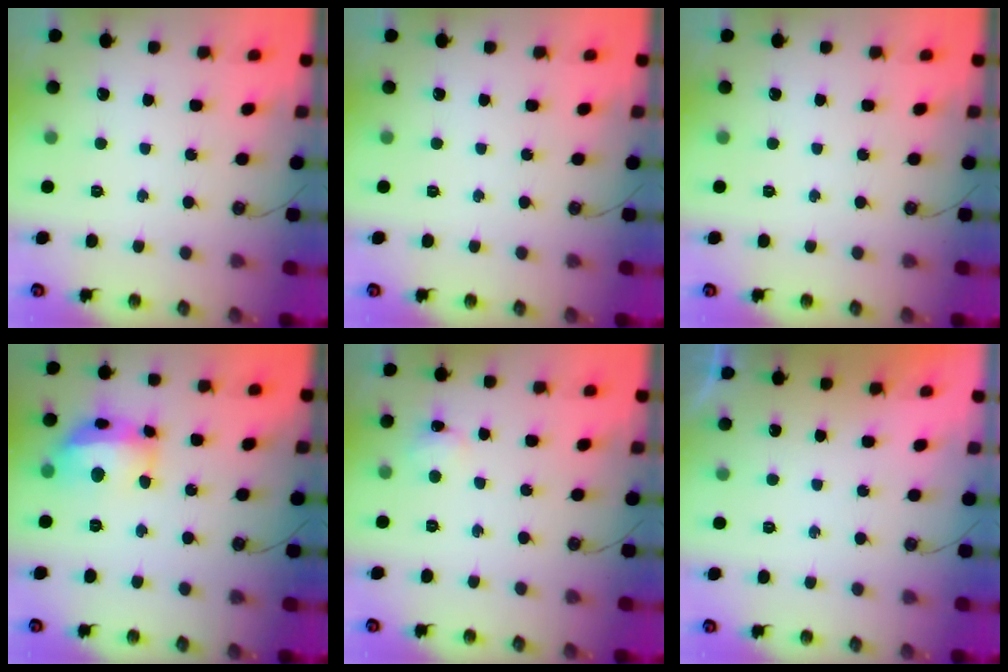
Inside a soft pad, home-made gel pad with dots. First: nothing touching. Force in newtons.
{"total": 0.0}
{"total": 0.0}
{"total": 15.6, "press": 15.4, "slide": 1.9}
{"total": 1.7, "press": 1.6, "slide": 0.4}
{"total": 0.0}